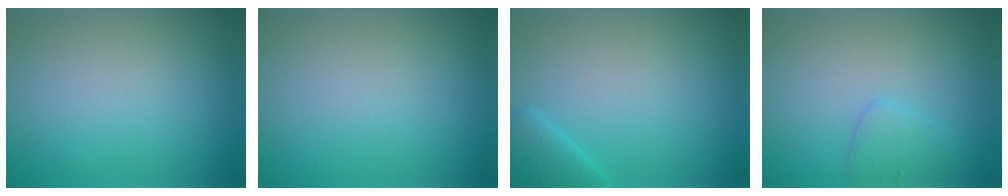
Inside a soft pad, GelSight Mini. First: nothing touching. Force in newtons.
{"total": 0.0}
{"total": 2.3, "press": 2.3, "slide": 0.2}
{"total": 1.9, "press": 1.9, "slide": 0.1}